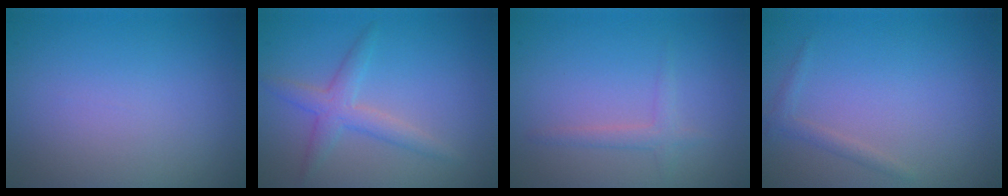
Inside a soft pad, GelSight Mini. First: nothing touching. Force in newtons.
{"total": 2.6, "press": 2.6, "slide": 0.2}
{"total": 1.3, "press": 1.3, "slide": 0.0}
{"total": 1.0, "press": 1.0, "slide": 0.0}